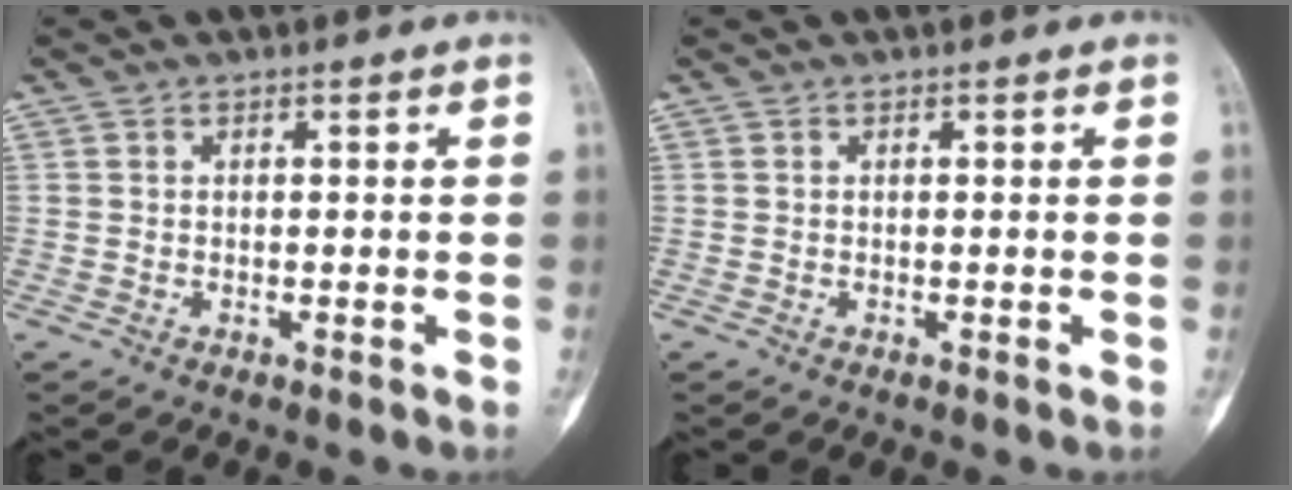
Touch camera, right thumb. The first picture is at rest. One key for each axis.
{"total": 0.0}